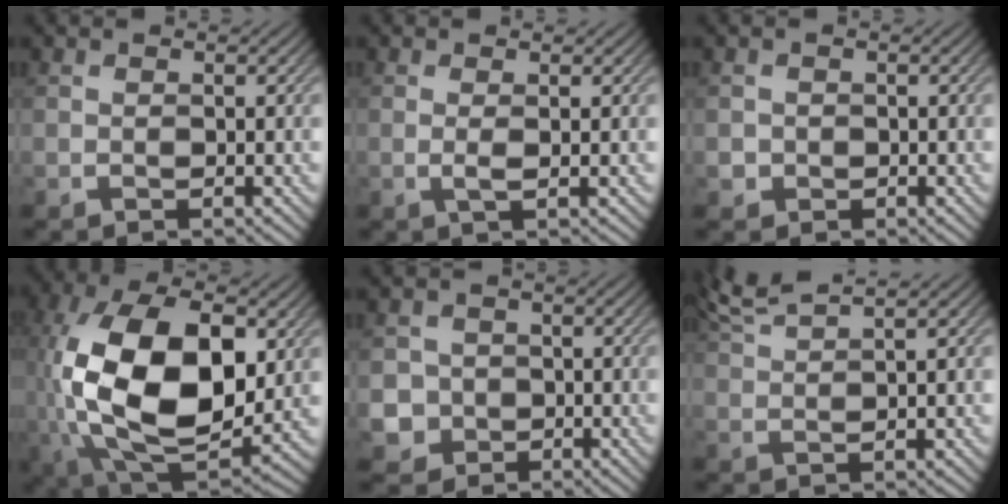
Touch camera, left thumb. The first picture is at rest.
{"total": 1.3, "force": [0.2, 0.1, 1.3], "torque": [-0.031, 0.002, -0.001]}
{"total": 1.1, "force": [-0.2, 1.1, -0.1], "torque": [0.005, -0.004, -0.008]}
{"total": 18.5, "force": [1.6, 11.1, 14.7], "torque": [-0.319, -0.018, 0.043]}
{"total": 4.3, "force": [-1.1, 4.1, 0.6], "torque": [-0.017, -0.004, -0.041]}
{"total": 5.2, "force": [4.3, 0.4, 2.9], "torque": [-0.058, 0.023, 0.068]}